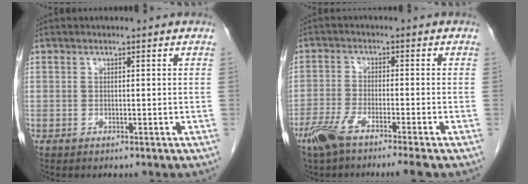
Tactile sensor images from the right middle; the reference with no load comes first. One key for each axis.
{"total": 7.4, "fx": -5.4, "fy": 0.0, "fz": 5.1, "tx": -0.094, "ty": -0.014, "tz": -0.095}